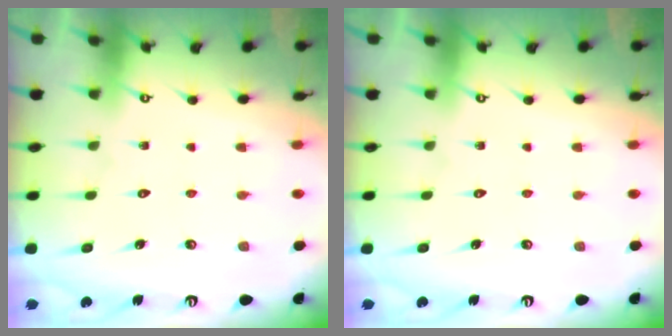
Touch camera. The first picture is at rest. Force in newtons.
{"total": 0.0}